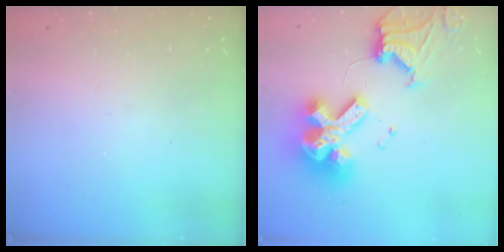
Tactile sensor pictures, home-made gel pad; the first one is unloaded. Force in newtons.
{"total": 21.2, "press": 21.1, "slide": 2.3}